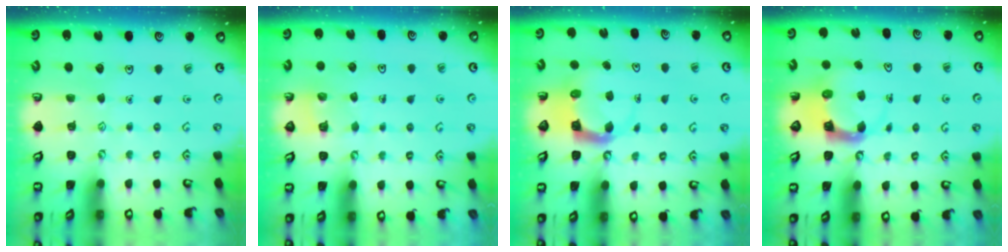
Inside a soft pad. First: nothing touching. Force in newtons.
{"total": 3.2, "press": 3.2, "slide": 0.2}
{"total": 3.9, "press": 3.9, "slide": 0.3}
{"total": 4.0, "press": 4.0, "slide": 0.5}